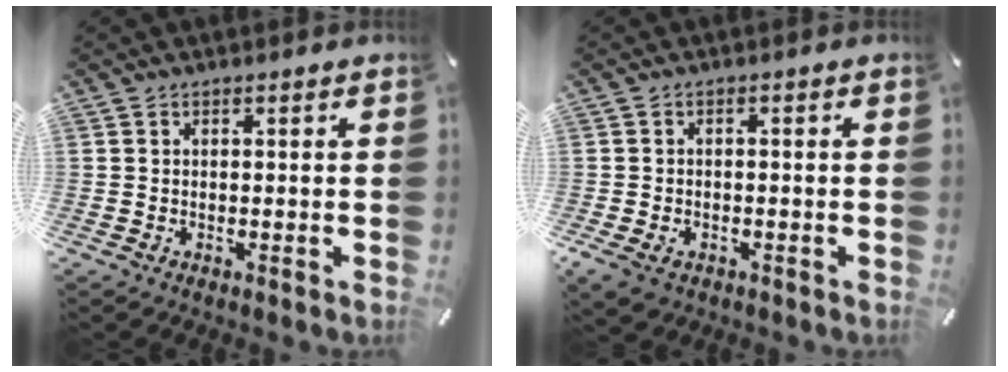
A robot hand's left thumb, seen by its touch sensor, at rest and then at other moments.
{"total": 3.4, "force": [-1.7, 2.5, 1.6], "torque": [-0.042, 0.005, -0.035]}